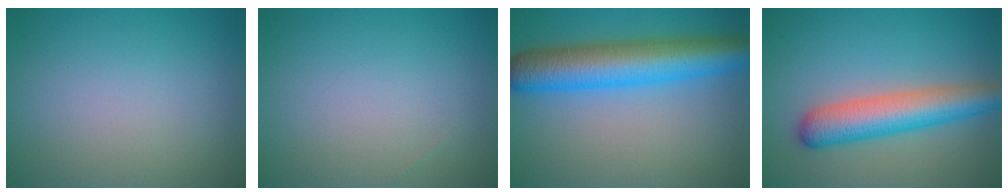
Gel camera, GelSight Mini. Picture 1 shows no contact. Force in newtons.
{"total": 0.0}
{"total": 8.8, "press": 8.8, "slide": 0.3}
{"total": 6.3, "press": 6.3, "slide": 0.3}